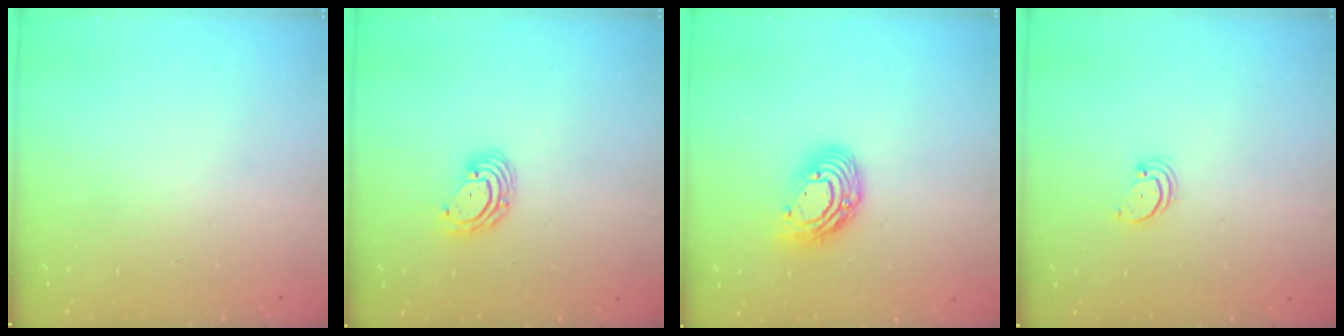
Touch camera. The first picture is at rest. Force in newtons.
{"total": 5.7, "press": 5.7, "slide": 0.9}
{"total": 11.6, "press": 11.5, "slide": 1.2}
{"total": 2.2, "press": 2.2, "slide": 0.2}